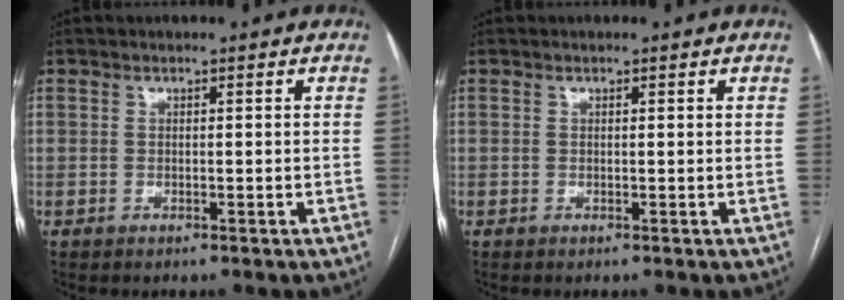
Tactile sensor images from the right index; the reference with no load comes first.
{"total": 0.0}